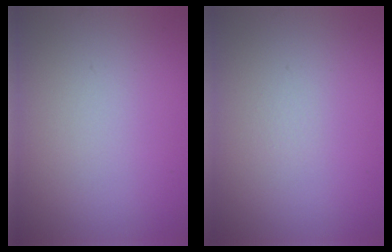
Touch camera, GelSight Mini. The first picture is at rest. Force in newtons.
{"total": 0.0}